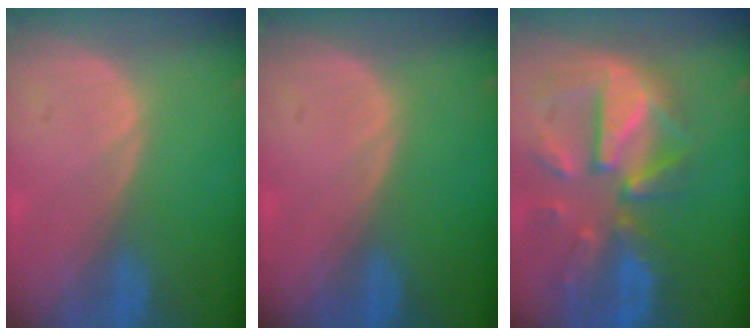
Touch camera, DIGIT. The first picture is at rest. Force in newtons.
{"total": 0.0}
{"total": 12.1, "press": 10.6, "slide": 5.9}